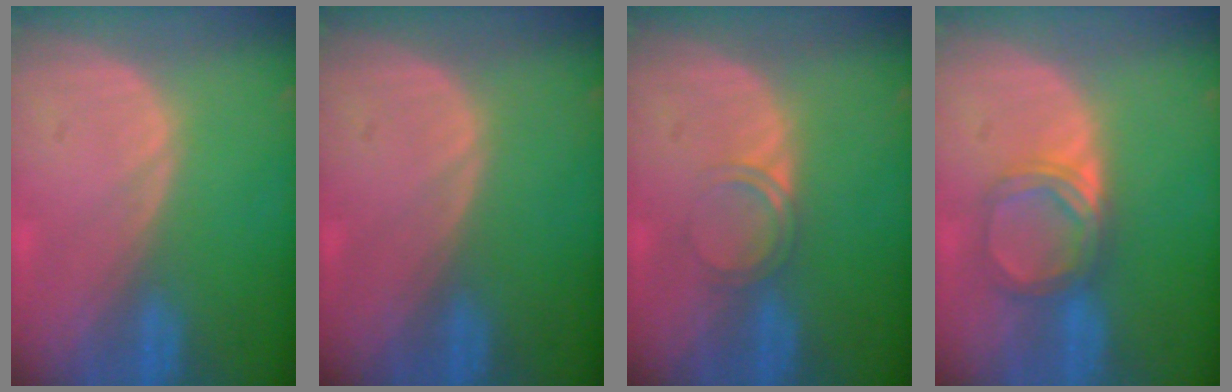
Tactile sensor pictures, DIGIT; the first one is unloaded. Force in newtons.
{"total": 0.0}
{"total": 2.4, "press": 2.4, "slide": 0.2}
{"total": 5.2, "press": 4.8, "slide": 1.9}